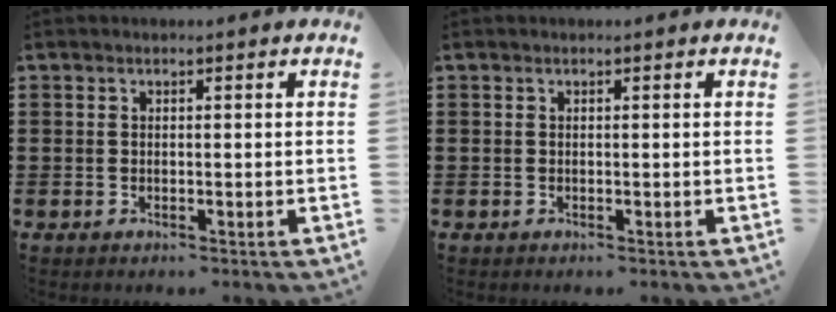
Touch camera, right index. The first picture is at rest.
{"total": 0.0}